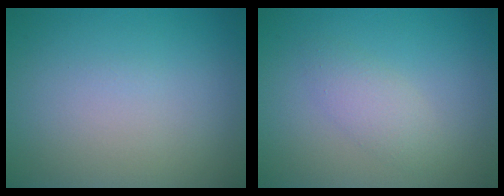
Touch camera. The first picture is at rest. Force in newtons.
{"total": 2.0, "press": 2.0, "slide": 0.0}